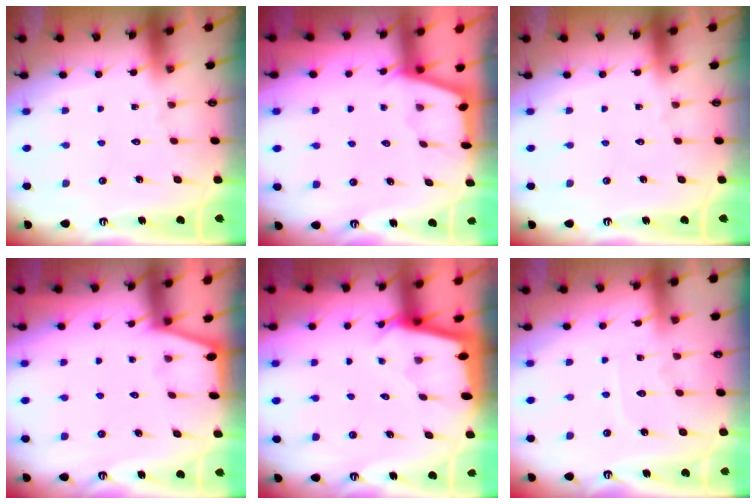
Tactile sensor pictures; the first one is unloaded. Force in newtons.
{"total": 1.7, "press": 1.7, "slide": 0.4}
{"total": 0.0}
{"total": 0.7, "press": 0.6, "slide": 0.2}
{"total": 2.1, "press": 2.1, "slide": 0.1}
{"total": 4.6, "press": 4.6, "slide": 0.2}